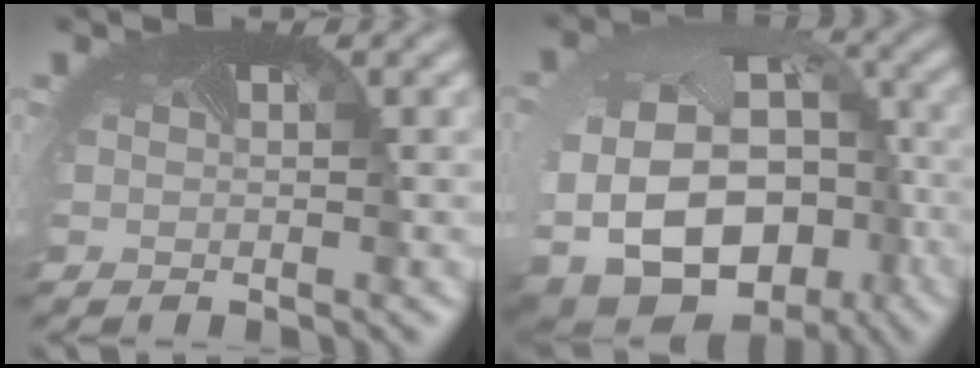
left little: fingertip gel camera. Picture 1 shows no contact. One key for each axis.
{"total": 19.8, "fx": -5.8, "fy": 15.2, "fz": 11.3, "tx": -0.232, "ty": -0.038, "tz": -0.098}